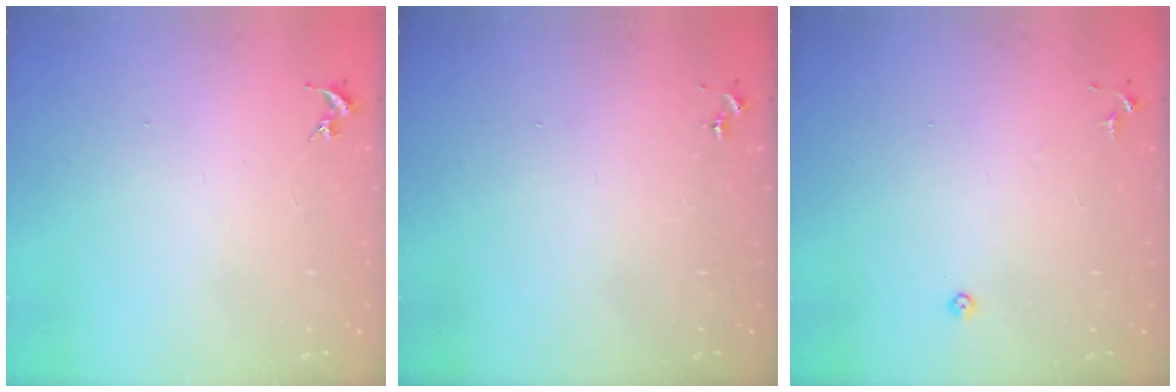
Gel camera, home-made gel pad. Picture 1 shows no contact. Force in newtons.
{"total": 0.0}
{"total": 5.5, "press": 5.5, "slide": 0.5}